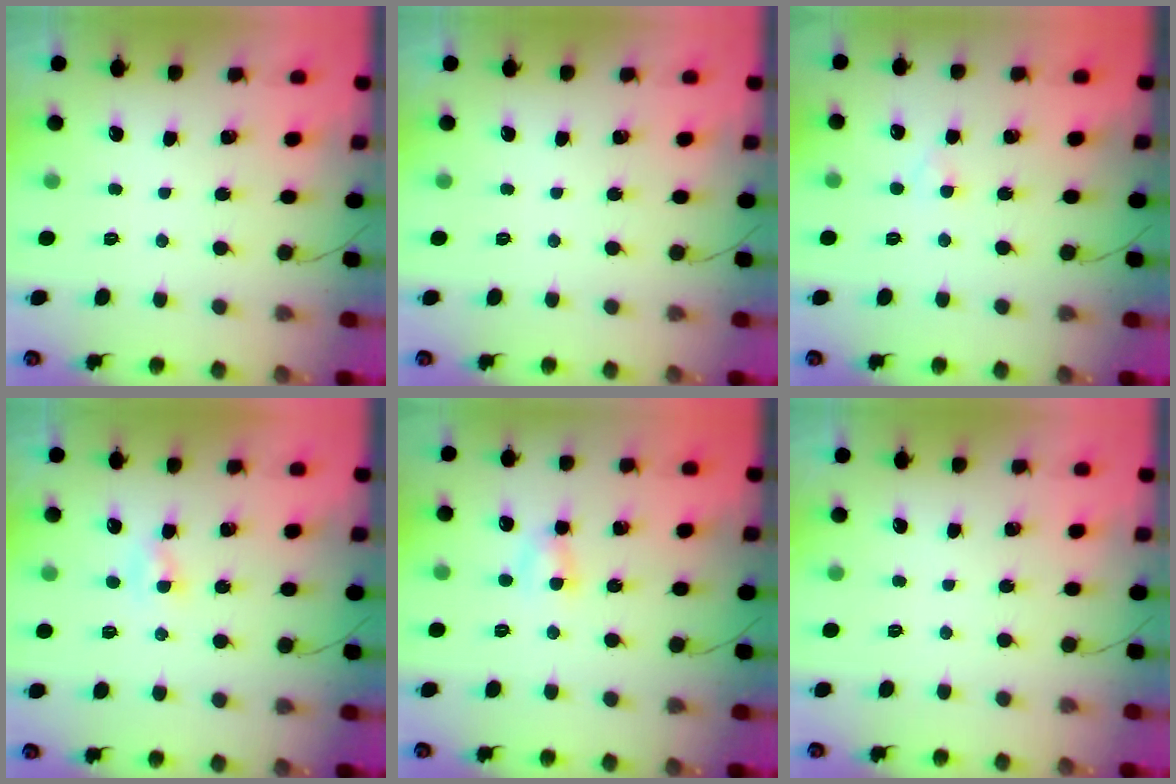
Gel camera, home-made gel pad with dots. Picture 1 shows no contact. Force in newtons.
{"total": 0.0}
{"total": 1.7, "press": 1.4, "slide": 0.8}
{"total": 1.6, "press": 1.4, "slide": 0.7}
{"total": 4.2, "press": 4.1, "slide": 1.1}
{"total": 0.0}